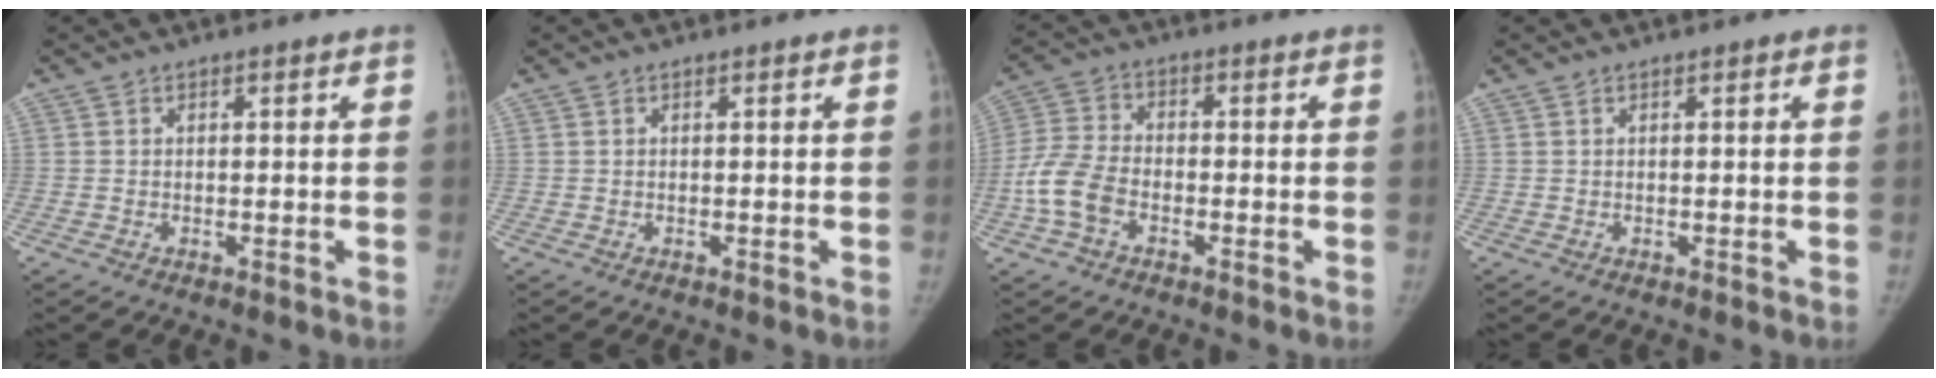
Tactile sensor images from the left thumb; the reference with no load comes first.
{"total": 0.0}
{"total": 8.3, "force": [-3.1, 5.4, 5.5], "torque": [-0.117, 0.021, -0.068]}
{"total": 0.0}